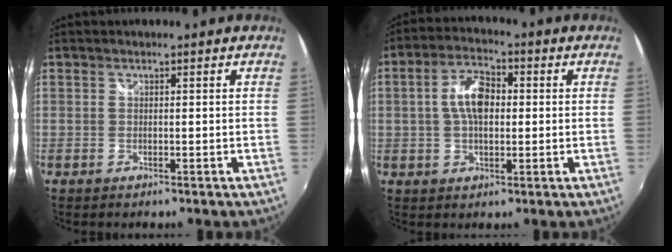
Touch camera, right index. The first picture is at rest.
{"total": 7.7, "force": [0.5, 4.2, 6.4], "torque": [-0.121, 0.017, 0.009]}